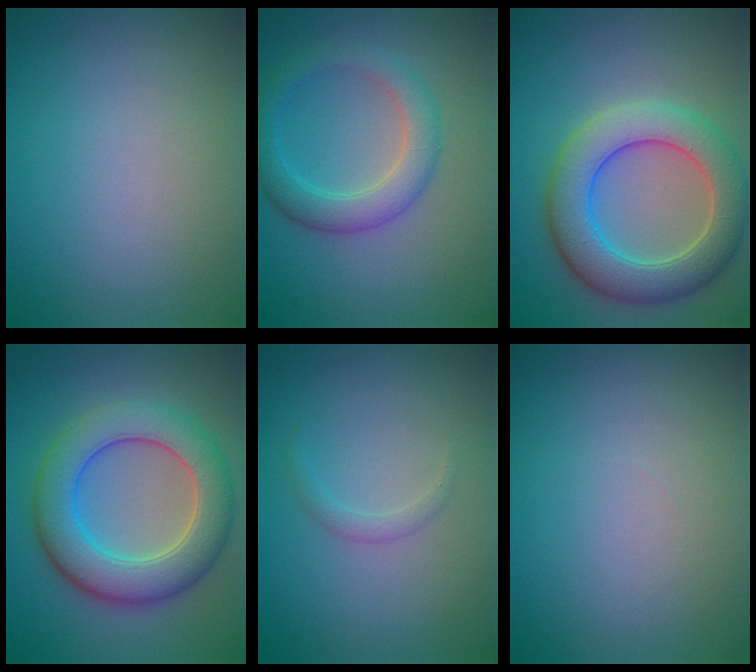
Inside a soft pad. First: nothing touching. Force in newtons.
{"total": 3.9, "press": 3.9, "slide": 0.2}
{"total": 7.4, "press": 7.4, "slide": 0.5}
{"total": 7.6, "press": 7.6, "slide": 0.1}
{"total": 1.0, "press": 1.0, "slide": 0.1}
{"total": 0.0}